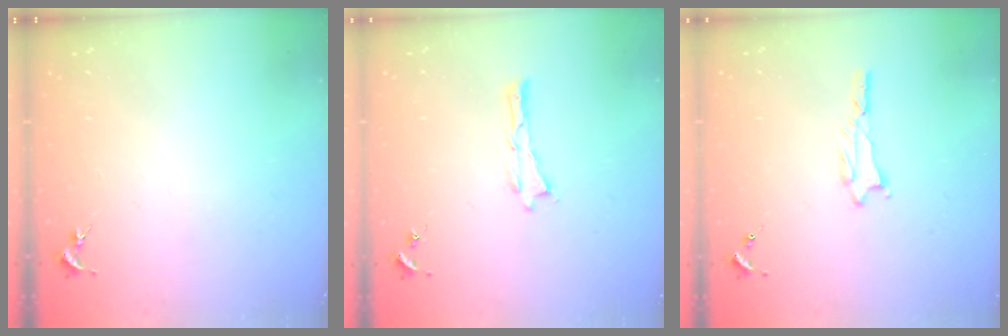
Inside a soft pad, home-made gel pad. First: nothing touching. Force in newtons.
{"total": 0.0}
{"total": 1.0, "press": 1.0, "slide": 0.1}